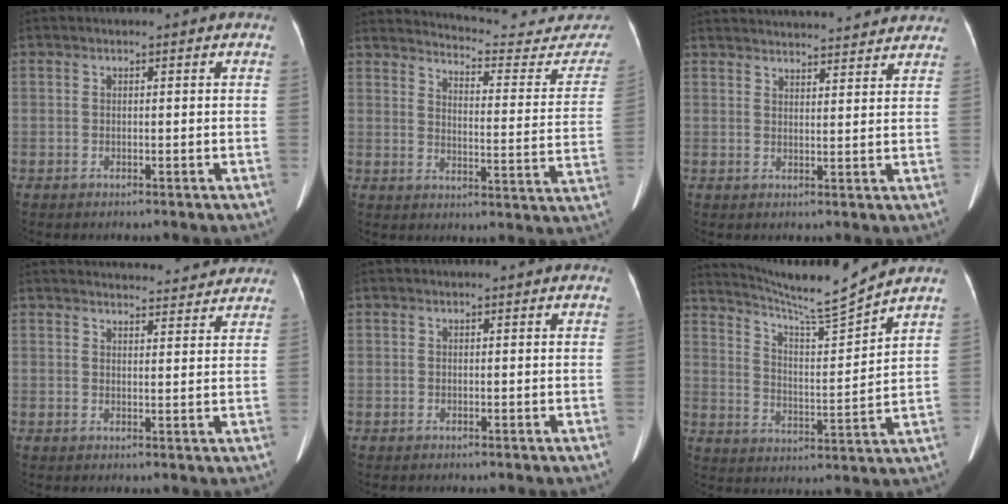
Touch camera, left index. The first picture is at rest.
{"total": 22.2, "force": [21.5, 2.6, 4.9], "torque": [-0.055, -0.107, 0.246]}
{"total": 20.0, "force": [19.0, 2.8, 5.7], "torque": [-0.083, 0.008, 0.243]}
{"total": 13.3, "force": [12.8, 2.2, 2.6], "torque": [-0.011, 0.005, 0.145]}
{"total": 0.0}
{"total": 11.4, "force": [10.6, -2.7, 3.4], "torque": [-0.066, -0.037, 0.180]}